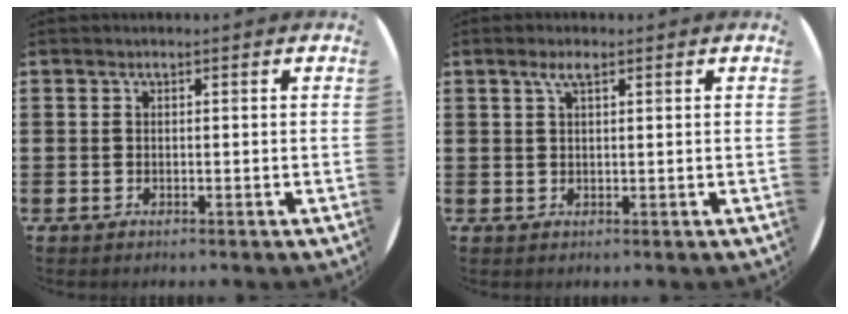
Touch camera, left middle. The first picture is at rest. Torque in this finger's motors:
{"motor_torque": [0.73, -0.47, 0.02, 0.01]}